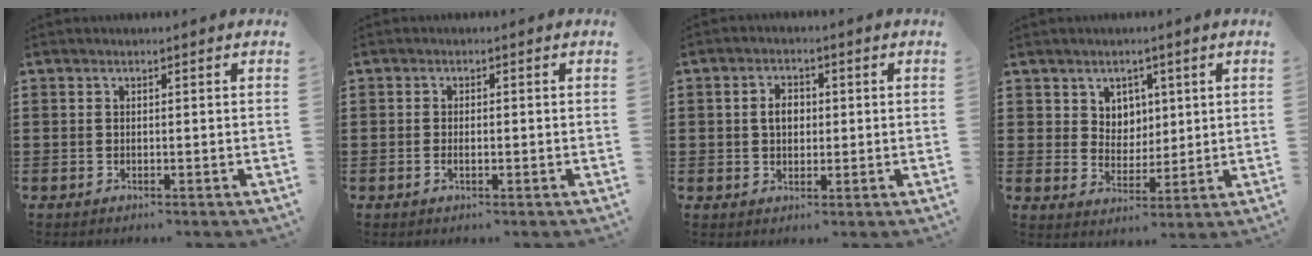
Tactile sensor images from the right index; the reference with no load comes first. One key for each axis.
{"total": 1.3, "fx": -0.3, "fy": 0.5, "fz": 1.1, "tx": -0.021, "ty": -0.001, "tz": -0.006}
{"total": 3.2, "fx": 0.2, "fy": 2.2, "fz": 2.3, "tx": -0.049, "ty": 0.011, "tz": 0.002}
{"total": 4.7, "fx": 2.5, "fy": 3.9, "fz": 0.5, "tx": -0.023, "ty": 0.006, "tz": 0.044}